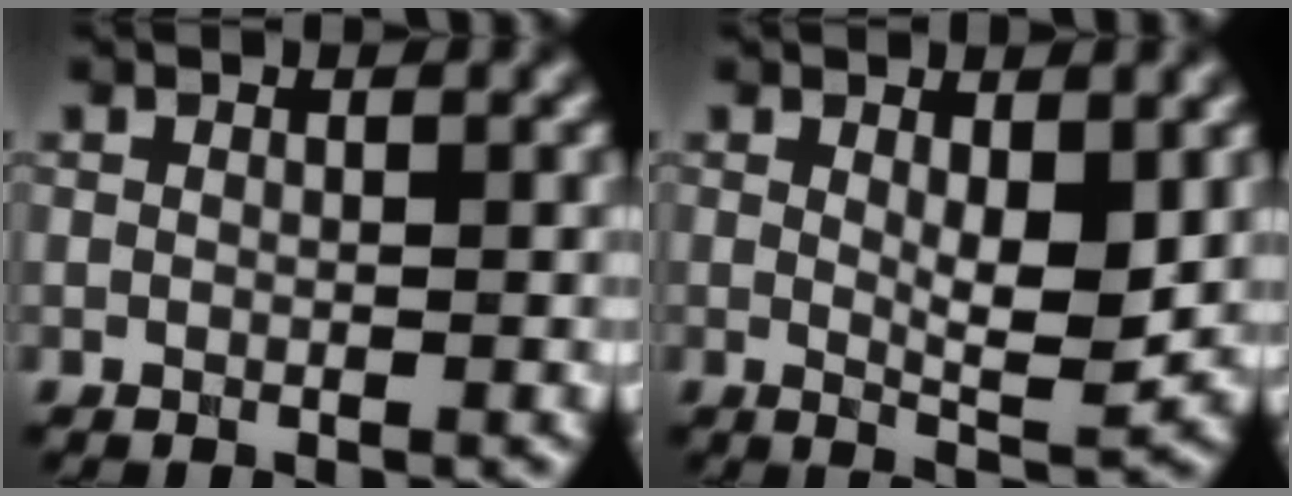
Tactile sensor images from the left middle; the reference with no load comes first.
{"total": 3.5, "force": [0.8, 0.9, 3.3], "torque": [-0.053, -0.010, 0.017]}